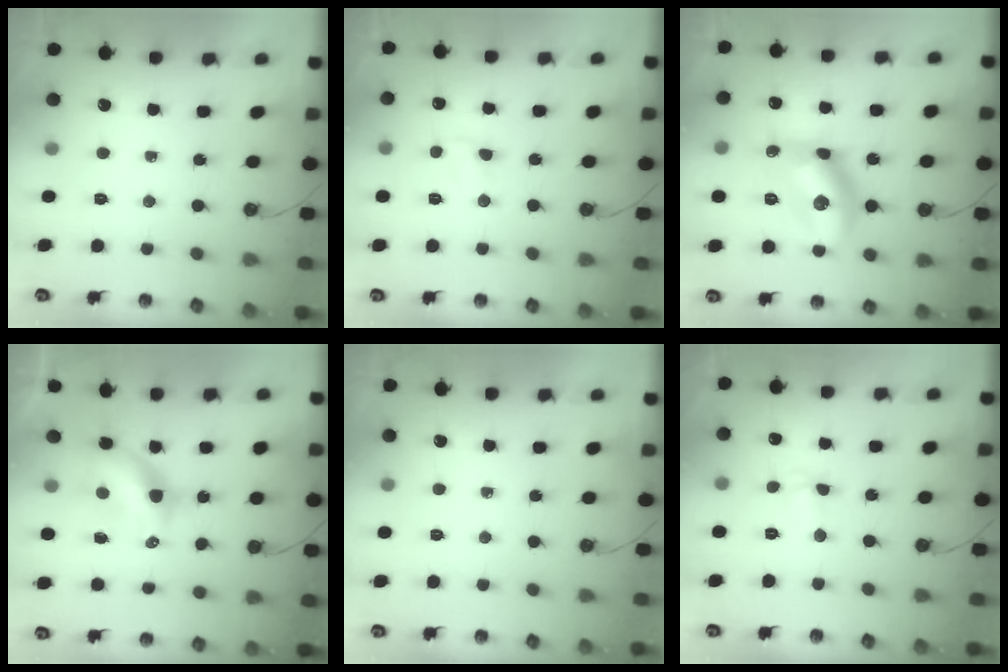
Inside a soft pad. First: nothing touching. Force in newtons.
{"total": 5.1, "press": 5.1, "slide": 0.4}
{"total": 12.6, "press": 12.6, "slide": 0.4}
{"total": 6.7, "press": 6.7, "slide": 0.6}
{"total": 0.0}
{"total": 5.8, "press": 4.7, "slide": 3.4}